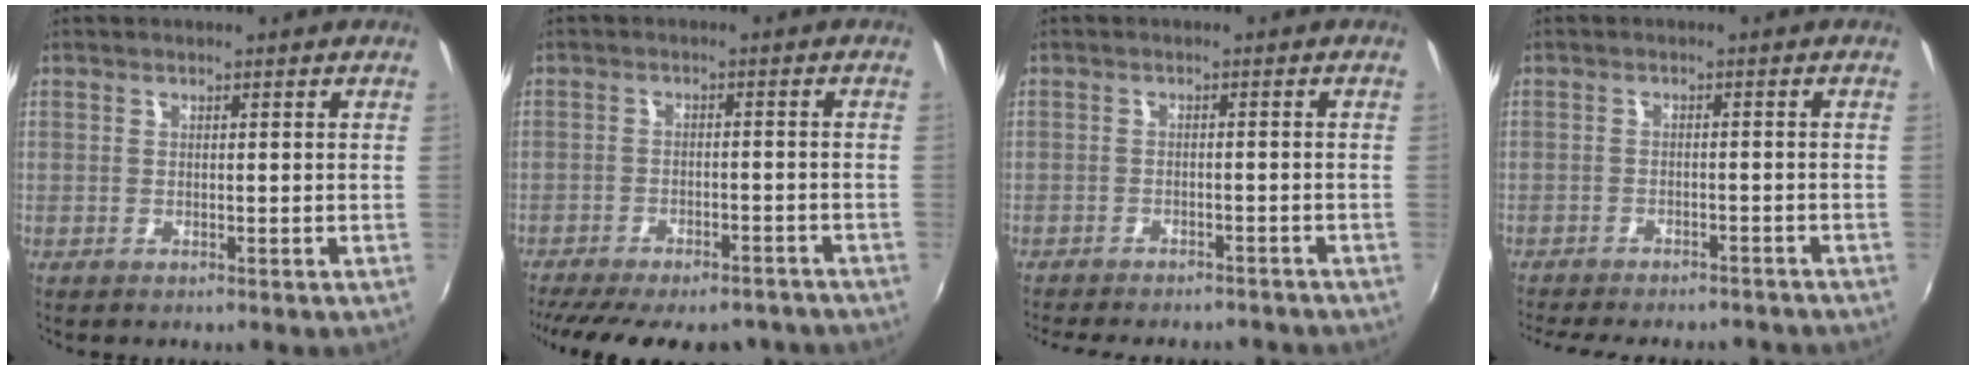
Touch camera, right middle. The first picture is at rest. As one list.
[{"total": 18.2, "force": [-15.4, 5.7, 7.9], "torque": [-0.167, -0.018, -0.201]}, {"total": 11.5, "force": [-10.1, 2.9, 4.6], "torque": [-0.102, -0.018, -0.135]}, {"total": 13.4, "force": [-11.7, 3.4, 5.5], "torque": [-0.119, -0.020, -0.155]}]